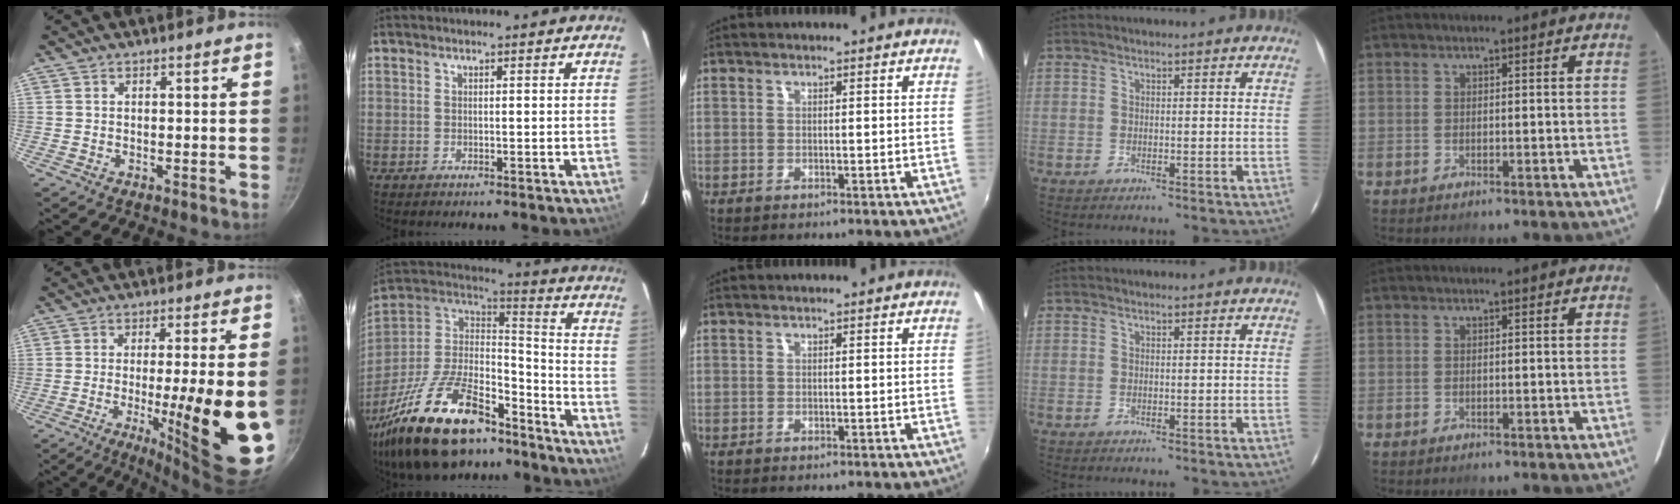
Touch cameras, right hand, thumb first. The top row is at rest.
{"thumb": {"total": 18.6, "force": [-3.7, 3.1, 17.9], "torque": [-0.249, -0.006, -0.044]}, "index": {"total": 31.6, "force": [-21.8, 13.1, 18.8], "torque": [-0.378, -0.008, -0.347]}}